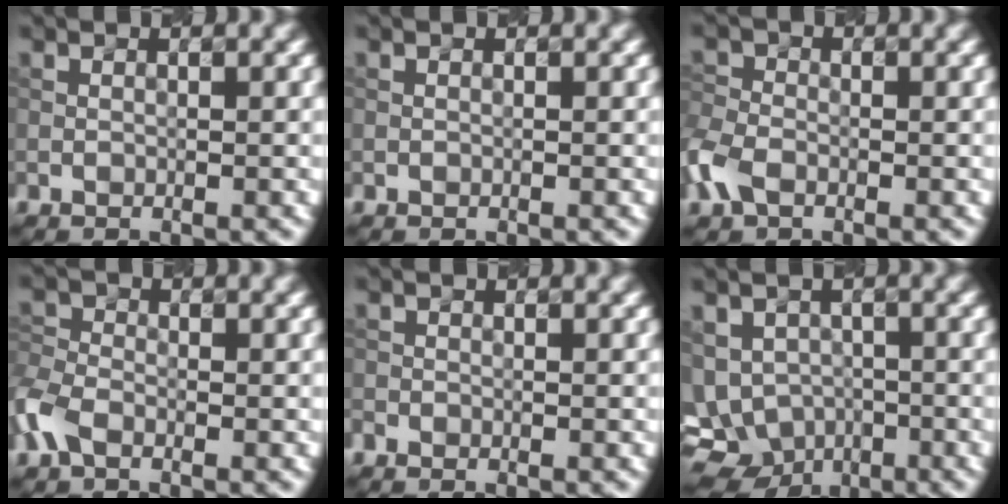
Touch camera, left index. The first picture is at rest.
{"total": 0.0}
{"total": 3.3, "force": [-1.7, 2.1, 1.8], "torque": [-0.049, -0.001, -0.047]}
{"total": 3.1, "force": [-1.8, 1.8, 1.8], "torque": [-0.047, 0.001, -0.053]}
{"total": 0.6, "force": [-0.6, 0.3, 0.0], "torque": [0.002, -0.002, -0.014]}
{"total": 9.3, "force": [-3.6, 7.7, 3.8], "torque": [-0.060, -0.022, -0.057]}